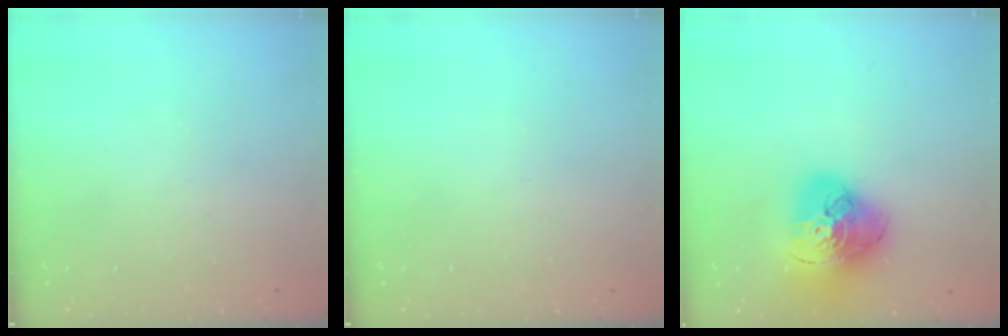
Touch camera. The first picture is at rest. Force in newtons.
{"total": 0.0}
{"total": 19.9, "press": 19.8, "slide": 2.2}